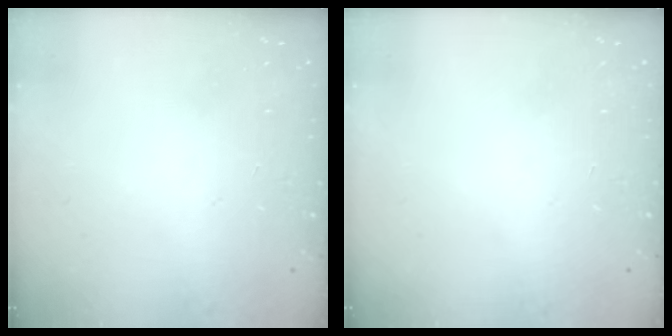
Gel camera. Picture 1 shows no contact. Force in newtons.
{"total": 0.0}